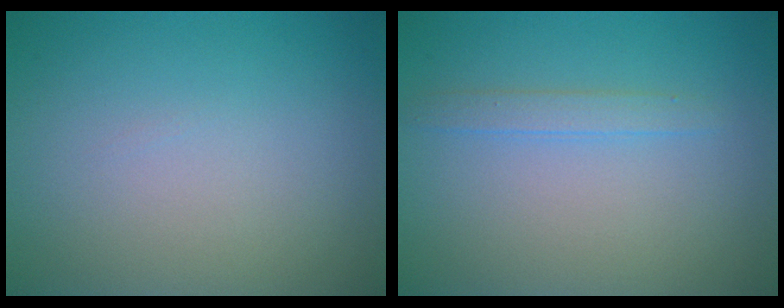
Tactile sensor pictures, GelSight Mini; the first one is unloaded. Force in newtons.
{"total": 1.4, "press": 1.4, "slide": 0.1}